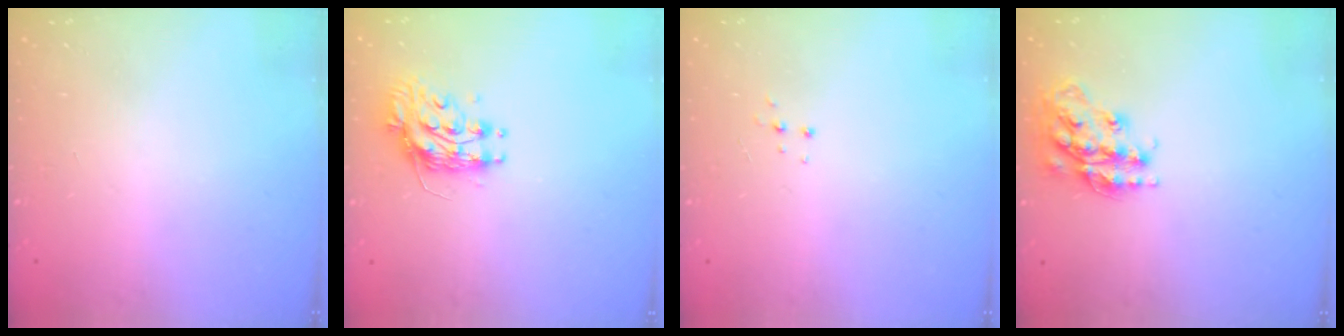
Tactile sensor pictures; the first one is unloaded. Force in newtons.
{"total": 9.2, "press": 9.2, "slide": 0.7}
{"total": 3.8, "press": 3.8, "slide": 0.3}
{"total": 15.2, "press": 15.2, "slide": 0.8}